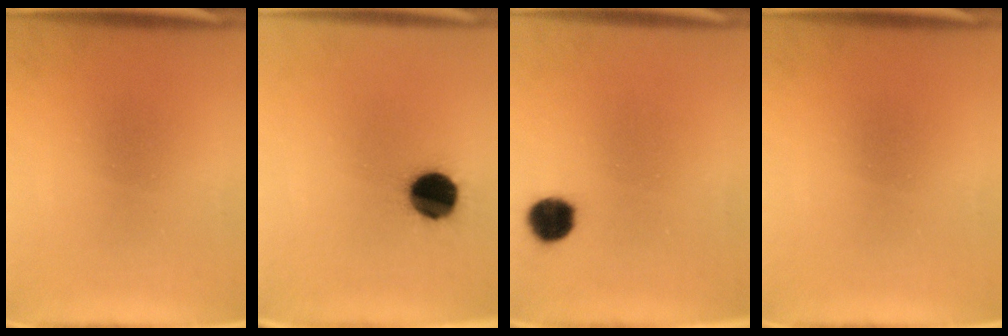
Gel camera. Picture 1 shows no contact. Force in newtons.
{"total": 12.2}
{"total": 5.5}
{"total": 0.0}